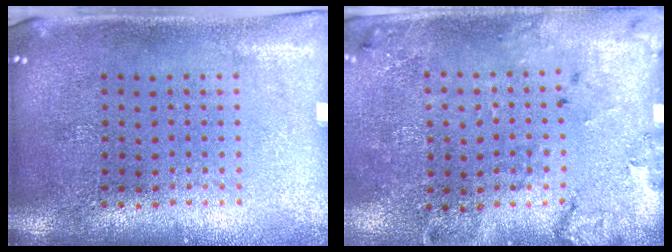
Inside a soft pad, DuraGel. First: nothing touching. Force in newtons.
{"total": 2.1, "press": 1.5, "slide": 1.5}